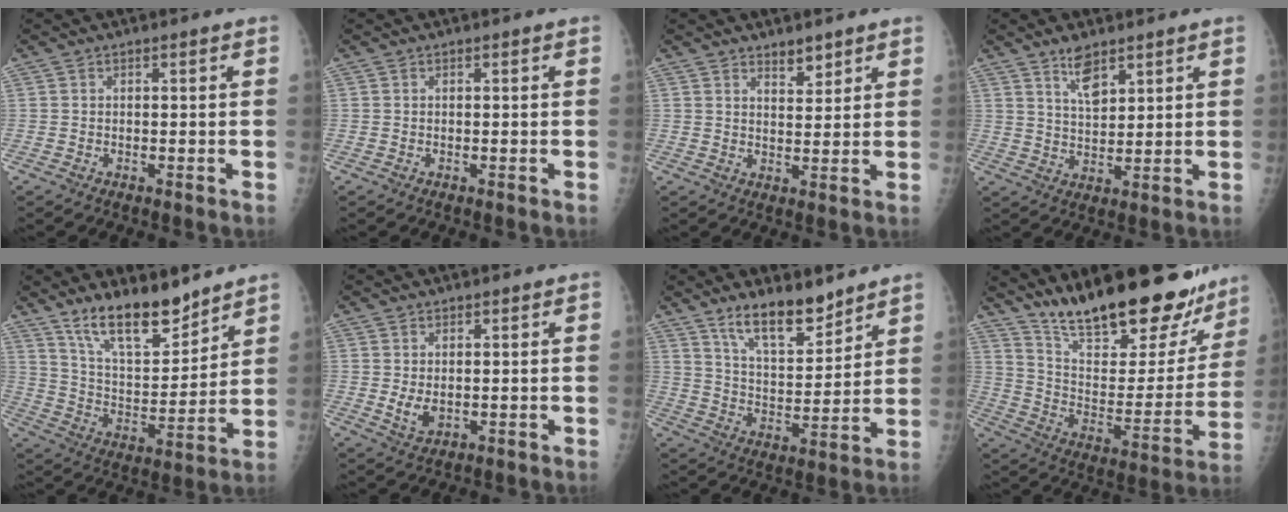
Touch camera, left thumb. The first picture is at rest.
{"total": 0.0}
{"total": 3.5, "force": [2.7, 1.5, 1.6], "torque": [-0.012, -0.022, 0.045]}
{"total": 5.7, "force": [3.8, 2.3, 3.5], "torque": [-0.050, -0.028, 0.073]}
{"total": 14.2, "force": [11.3, 4.6, 7.3], "torque": [-0.091, -0.081, 0.208]}
{"total": 3.1, "force": [0.4, 2.1, 2.2], "torque": [-0.033, -0.009, 0.016]}
{"total": 11.8, "force": [9.1, 4.1, 6.2], "torque": [-0.077, -0.071, 0.167]}
{"total": 28.7, "force": [22.7, 8.8, 15.0], "torque": [-0.193, -0.100, 0.339]}